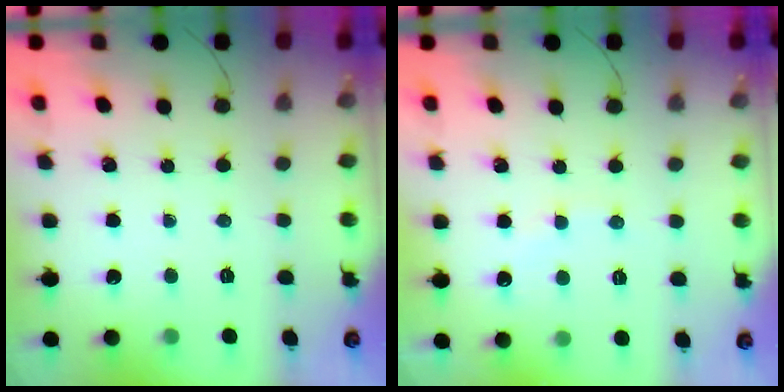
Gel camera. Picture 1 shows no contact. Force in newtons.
{"total": 4.8, "press": 4.6, "slide": 1.3}